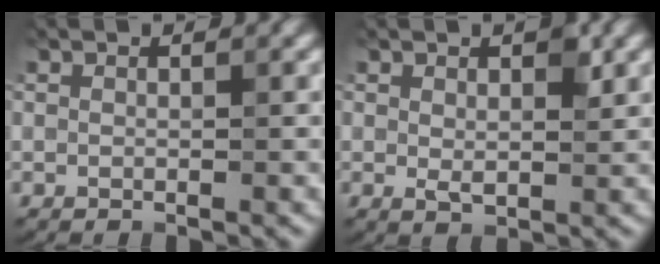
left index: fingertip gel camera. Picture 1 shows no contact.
{"total": 2.2, "force": [0.7, 1.1, 1.8], "torque": [-0.028, -0.002, 0.013]}